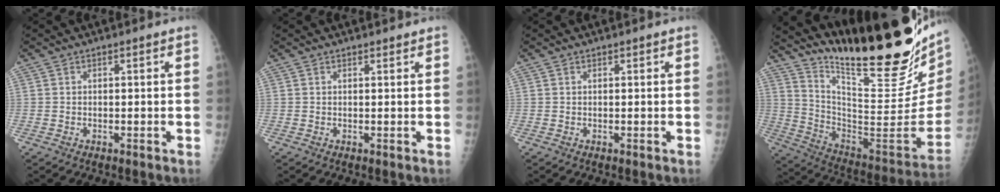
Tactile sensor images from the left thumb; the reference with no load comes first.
{"total": 0.7, "force": [0.7, 0.2, 0.0], "torque": [0.002, -0.002, 0.011]}
{"total": 0.0}
{"total": 32.3, "force": [23.3, 6.8, 21.3], "torque": [-0.303, -0.133, 0.354]}